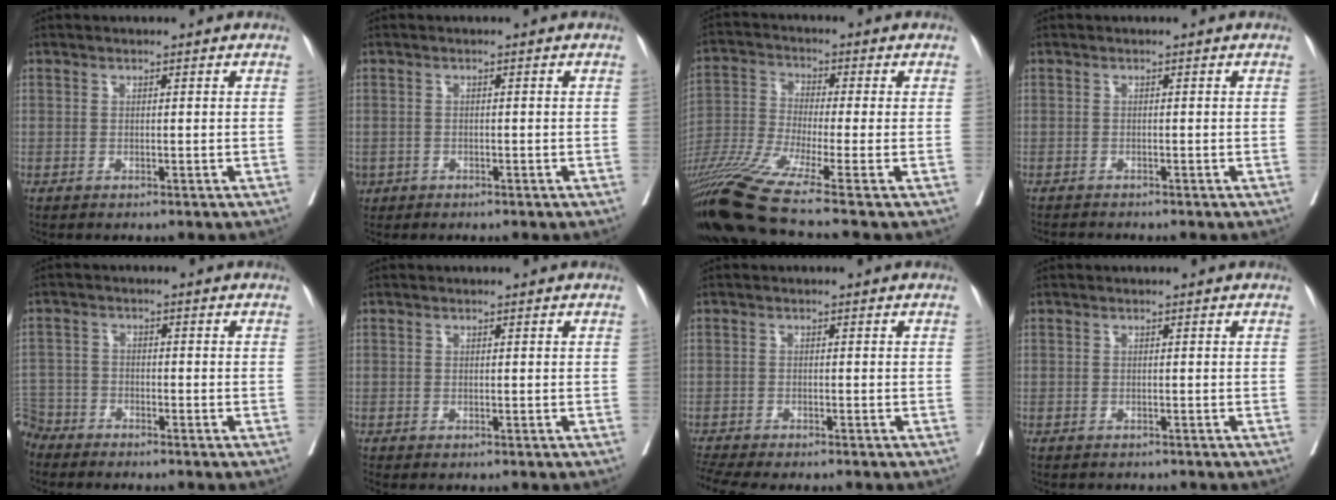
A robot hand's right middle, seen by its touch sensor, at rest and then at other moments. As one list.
[{"total": 1.9, "force": [-1.1, 1.5, 0.5], "torque": [-0.012, 0.000, -0.016]}, {"total": 12.2, "force": [-8.0, -3.0, 8.7], "torque": [-0.175, -0.039, -0.149]}, {"total": 2.0, "force": [-2.0, -0.2, 0.4], "torque": [-0.006, -0.006, -0.032]}, {"total": 5.6, "force": [-5.2, 2.1, -0.1], "torque": [0.009, 0.000, -0.106]}, {"total": 0.0}, {"total": 7.0, "force": [-6.3, 0.9, 3.1], "torque": [-0.050, -0.003, -0.099]}, {"total": 2.4, "force": [-2.2, 0.7, 0.6], "torque": [-0.011, -0.003, -0.028]}]